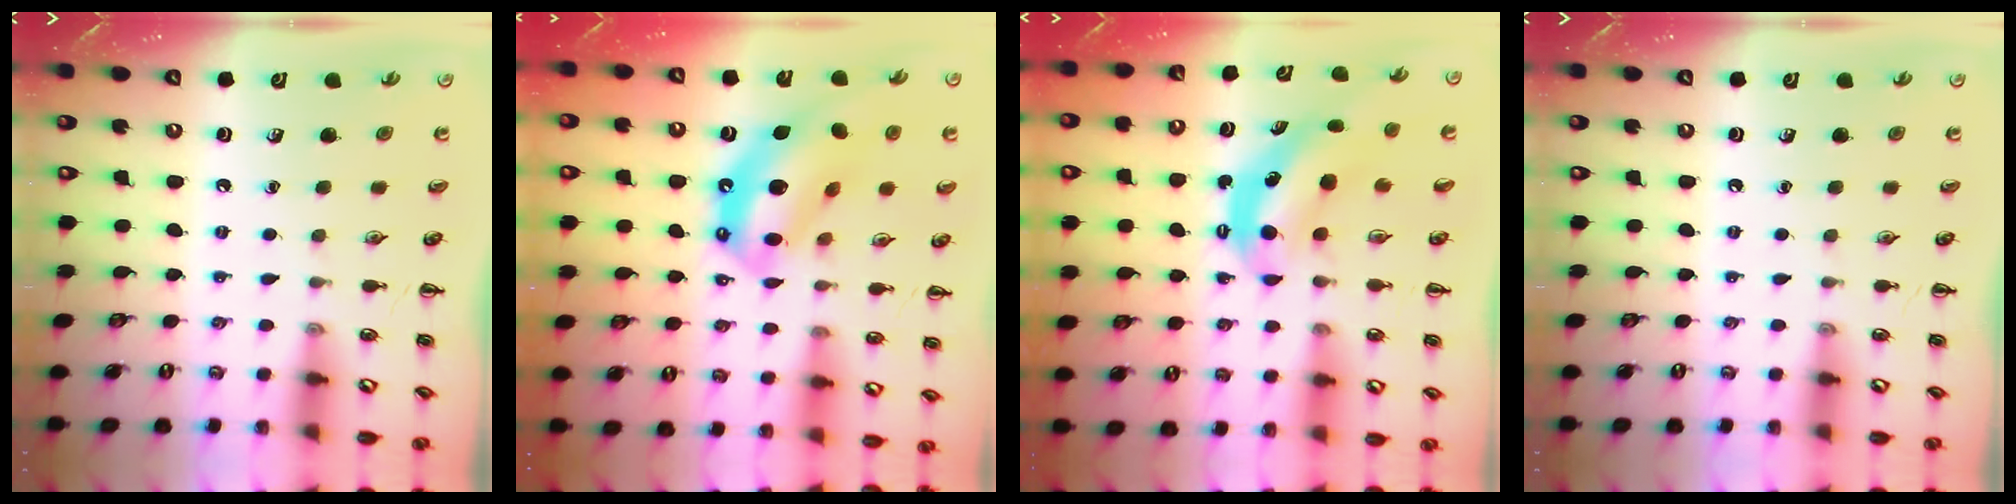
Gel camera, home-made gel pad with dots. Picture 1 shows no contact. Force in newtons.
{"total": 14.7, "press": 14.1, "slide": 4.2}
{"total": 6.1, "press": 6.1, "slide": 0.5}
{"total": 0.0}